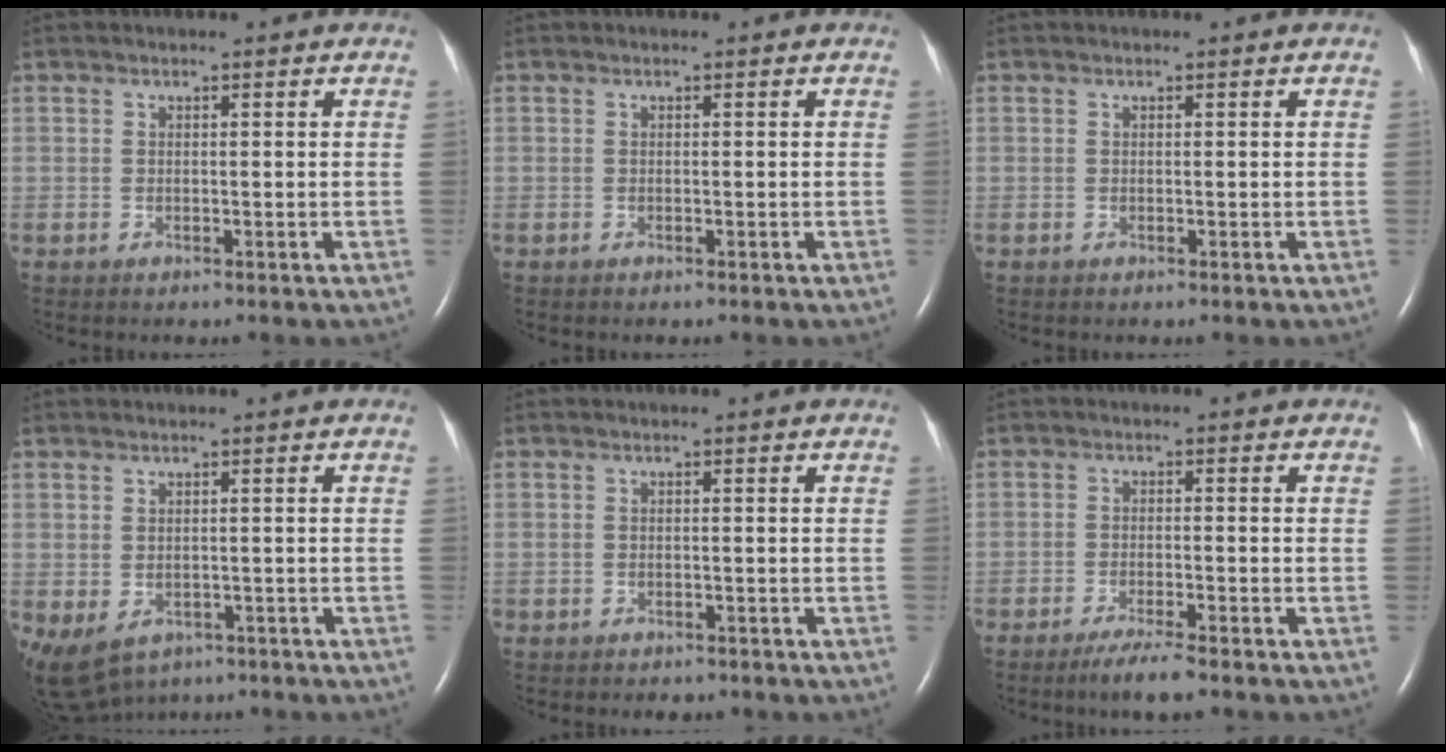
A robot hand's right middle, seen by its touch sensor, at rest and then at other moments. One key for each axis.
{"total": 0.0}
{"total": 0.0}
{"total": 12.5, "fx": -6.5, "fy": 8.7, "fz": 6.2, "tx": -0.161, "ty": -0.021, "tz": -0.076}
{"total": 1.8, "fx": -1.5, "fy": 0.9, "fz": 0.3, "tx": -0.010, "ty": -0.001, "tz": -0.017}
{"total": 4.0, "fx": -3.1, "fy": 0.0, "fz": 2.5, "tx": -0.051, "ty": -0.010, "tz": -0.058}